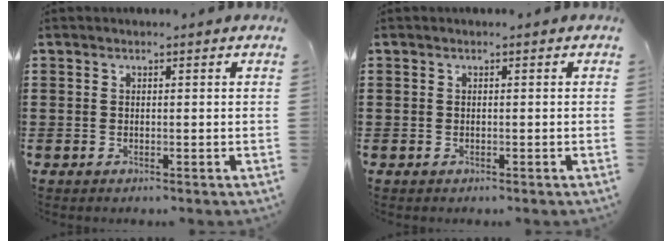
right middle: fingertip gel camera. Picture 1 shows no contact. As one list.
[{"total": 0.0}]